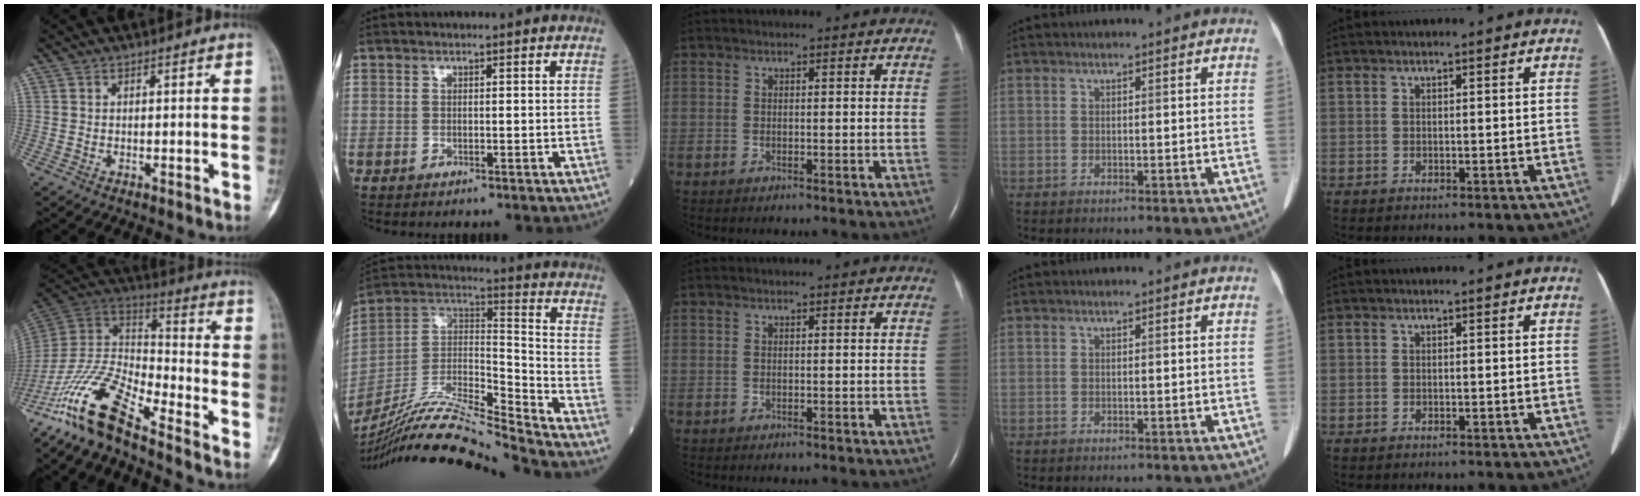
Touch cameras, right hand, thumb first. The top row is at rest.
{"thumb": {"total": 14.7, "force": [-11.4, 3.7, 8.5], "torque": [-0.159, 0.081, -0.230]}, "index": {"total": 20.4, "force": [-18.7, -1.2, 8.0], "torque": [-0.170, 0.010, -0.338]}}